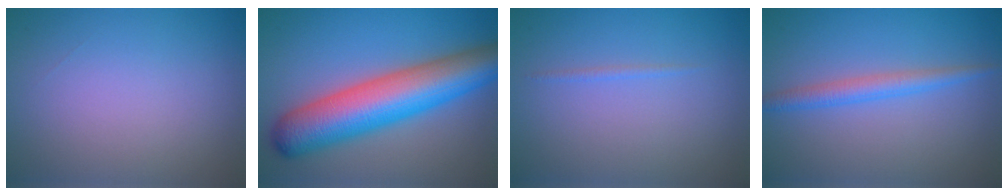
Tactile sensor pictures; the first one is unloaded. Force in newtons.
{"total": 10.7, "press": 10.7, "slide": 0.3}
{"total": 0.5, "press": 0.5, "slide": 0.1}
{"total": 2.3, "press": 2.3, "slide": 0.1}